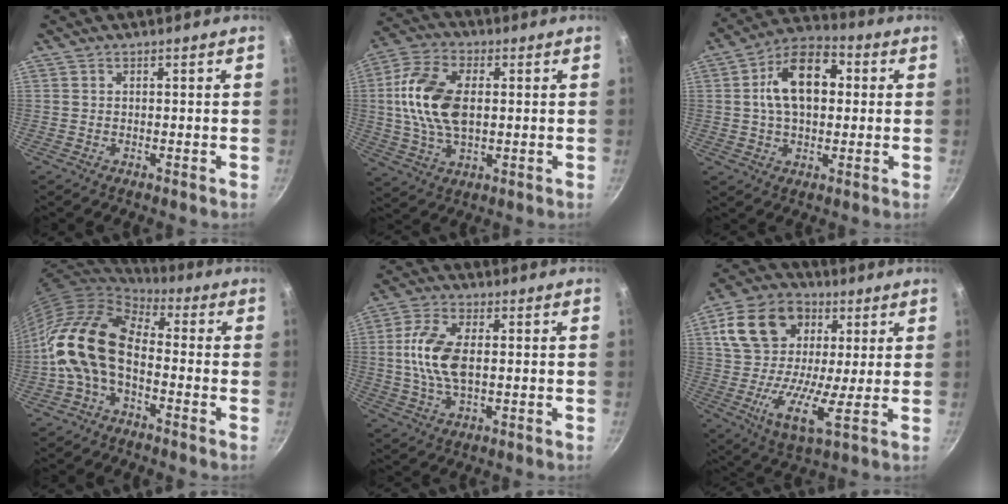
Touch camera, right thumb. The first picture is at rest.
{"total": 14.5, "force": [1.3, 8.5, 11.7], "torque": [-0.219, 0.012, 0.017]}
{"total": 14.3, "force": [2.3, 8.9, 10.9], "torque": [-0.150, 0.024, 0.022]}
{"total": 14.2, "force": [-2.2, 8.5, 11.2], "torque": [-0.192, 0.032, -0.058]}
{"total": 10.4, "force": [0.5, 5.4, 8.9], "torque": [-0.176, 0.011, 0.002]}
{"total": 18.3, "force": [5.5, 11.8, 12.9], "torque": [-0.215, -0.007, 0.076]}